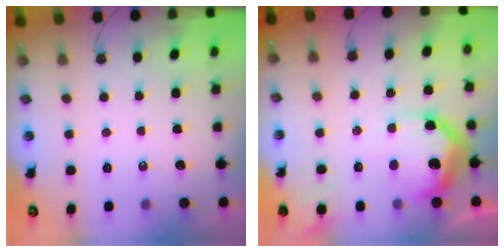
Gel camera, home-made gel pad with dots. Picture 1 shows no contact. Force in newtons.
{"total": 20.9, "press": 20.9, "slide": 1.5}